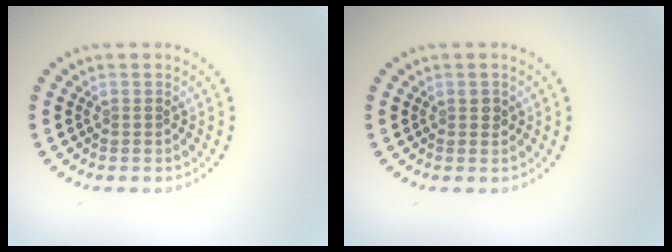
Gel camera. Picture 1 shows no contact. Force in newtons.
{"total": 0.7, "press": 0.7, "slide": 0.3}